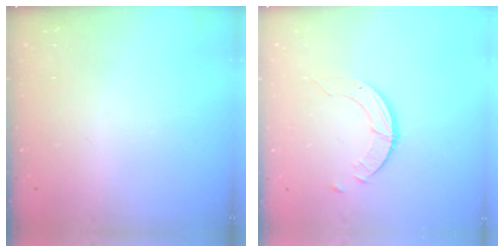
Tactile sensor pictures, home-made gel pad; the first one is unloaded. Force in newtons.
{"total": 3.6, "press": 3.5, "slide": 0.4}